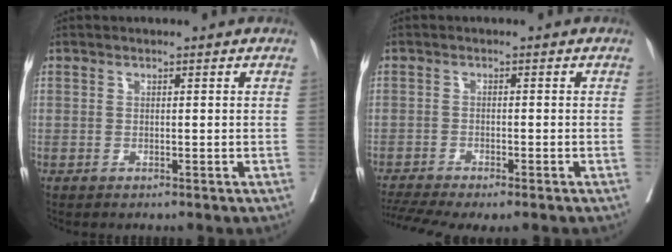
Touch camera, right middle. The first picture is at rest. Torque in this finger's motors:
{"motor_torque": [1.10, -1.04, 0.23, 0.12]}